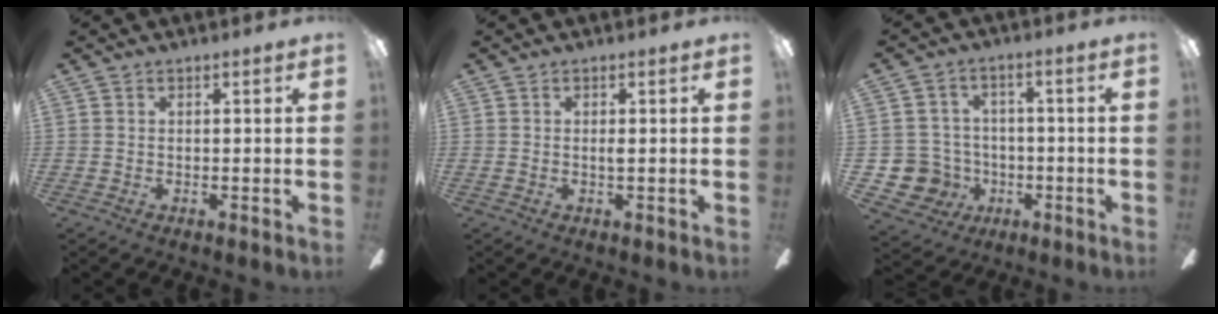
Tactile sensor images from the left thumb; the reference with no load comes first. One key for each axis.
{"total": 0.9, "fx": 0.1, "fy": 0.1, "fz": 0.9, "tx": -0.020, "ty": 0.000, "tz": 0.002}
{"total": 8.2, "fx": -2.0, "fy": 7.8, "fz": 1.6, "tx": -0.073, "ty": 0.018, "tz": -0.030}